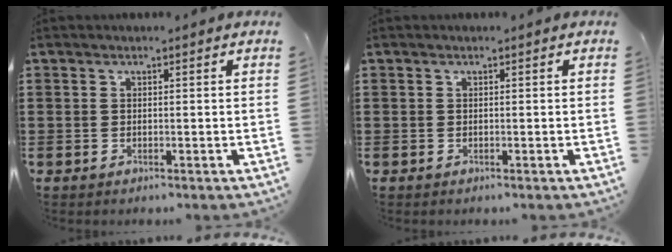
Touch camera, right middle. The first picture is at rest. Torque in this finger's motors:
{"motor_torque": [-0.01, -0.01, 0.00, 0.00]}